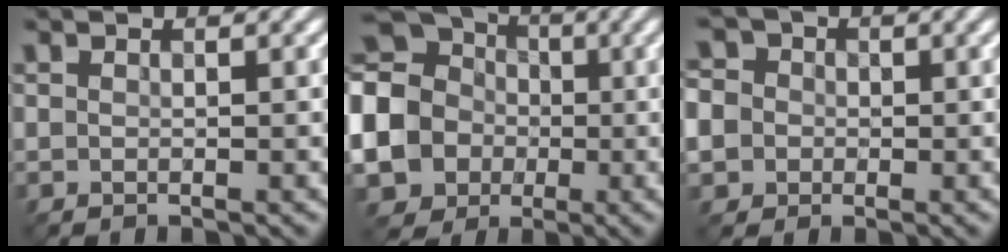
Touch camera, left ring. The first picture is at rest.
{"total": 19.4, "force": [-1.8, 18.1, 6.8], "torque": [-0.192, -0.004, -0.077]}
{"total": 8.4, "force": [-0.9, 7.8, 3.1], "torque": [-0.071, 0.018, -0.058]}